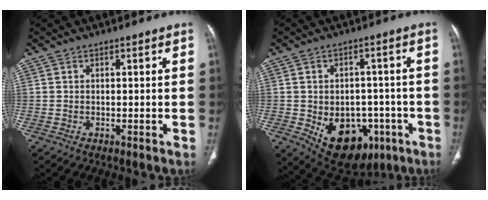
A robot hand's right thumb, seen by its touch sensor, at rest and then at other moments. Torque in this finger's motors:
{"motor_torque": [-0.20, 0.65, -0.10, 0.13, 0.10]}